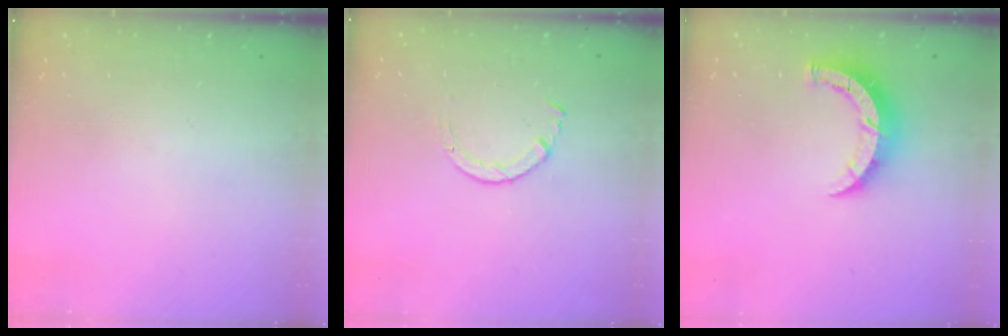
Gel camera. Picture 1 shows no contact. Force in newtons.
{"total": 2.9, "press": 2.8, "slide": 0.3}
{"total": 9.0, "press": 9.0, "slide": 0.7}